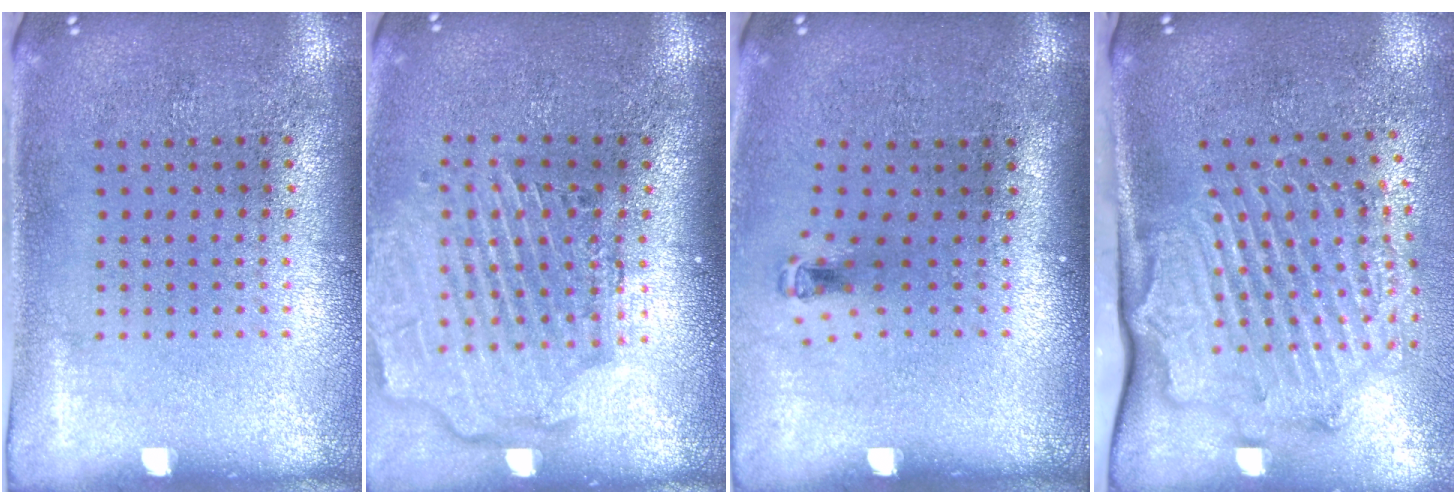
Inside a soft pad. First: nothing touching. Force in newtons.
{"total": 2.7, "press": 2.2, "slide": 1.5}
{"total": 0.6, "press": 0.3, "slide": 0.5}
{"total": 2.3, "press": 2.1, "slide": 0.7}